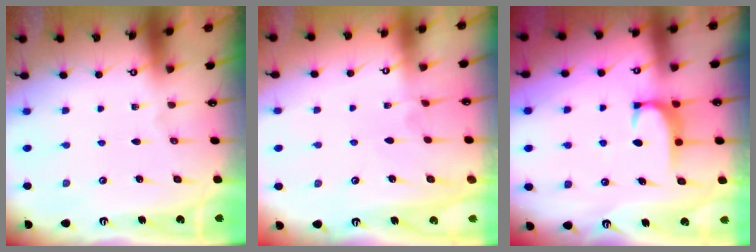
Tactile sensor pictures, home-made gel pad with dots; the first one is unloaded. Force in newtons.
{"total": 3.7, "press": 3.7, "slide": 0.0}
{"total": 1.9, "press": 1.8, "slide": 0.5}